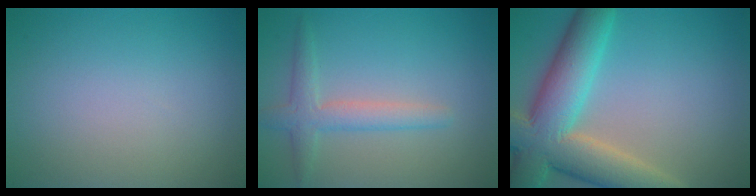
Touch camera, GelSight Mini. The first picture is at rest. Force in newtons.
{"total": 2.8, "press": 2.8, "slide": 0.1}
{"total": 10.6, "press": 10.5, "slide": 0.9}